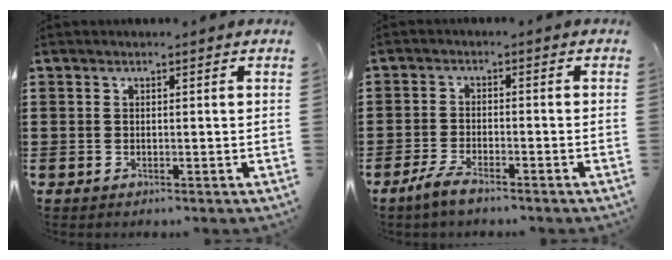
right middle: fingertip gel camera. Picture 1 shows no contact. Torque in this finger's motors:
{"motor_torque": [2.14, 0.00, 0.05, 0.09]}